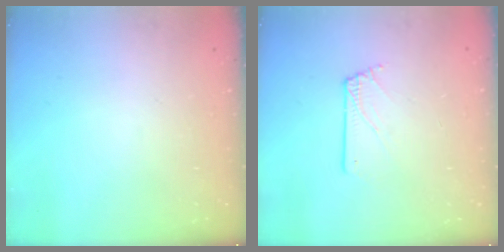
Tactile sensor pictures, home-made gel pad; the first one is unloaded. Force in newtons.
{"total": 1.1, "press": 1.1, "slide": 0.2}